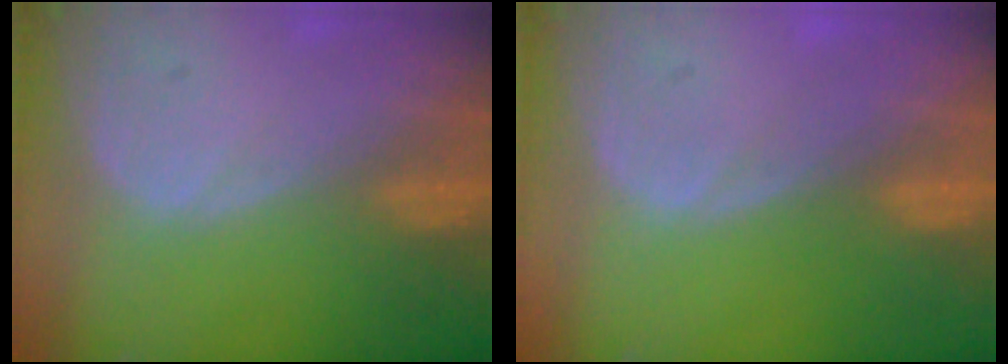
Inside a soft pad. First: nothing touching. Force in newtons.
{"total": 0.0}